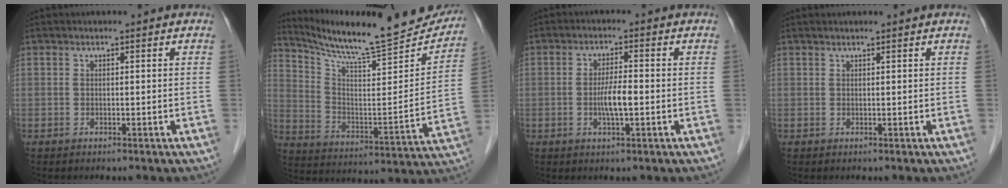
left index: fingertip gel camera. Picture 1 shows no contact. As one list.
[{"total": 22.7, "force": [21.1, 2.1, 8.1], "torque": [-0.133, -0.061, 0.305]}, {"total": 4.0, "force": [-0.9, 0.6, 3.9], "torque": [-0.076, -0.005, -0.017]}, {"total": 1.1, "force": [1.0, -0.2, 0.4], "torque": [-0.006, 0.010, 0.018]}]